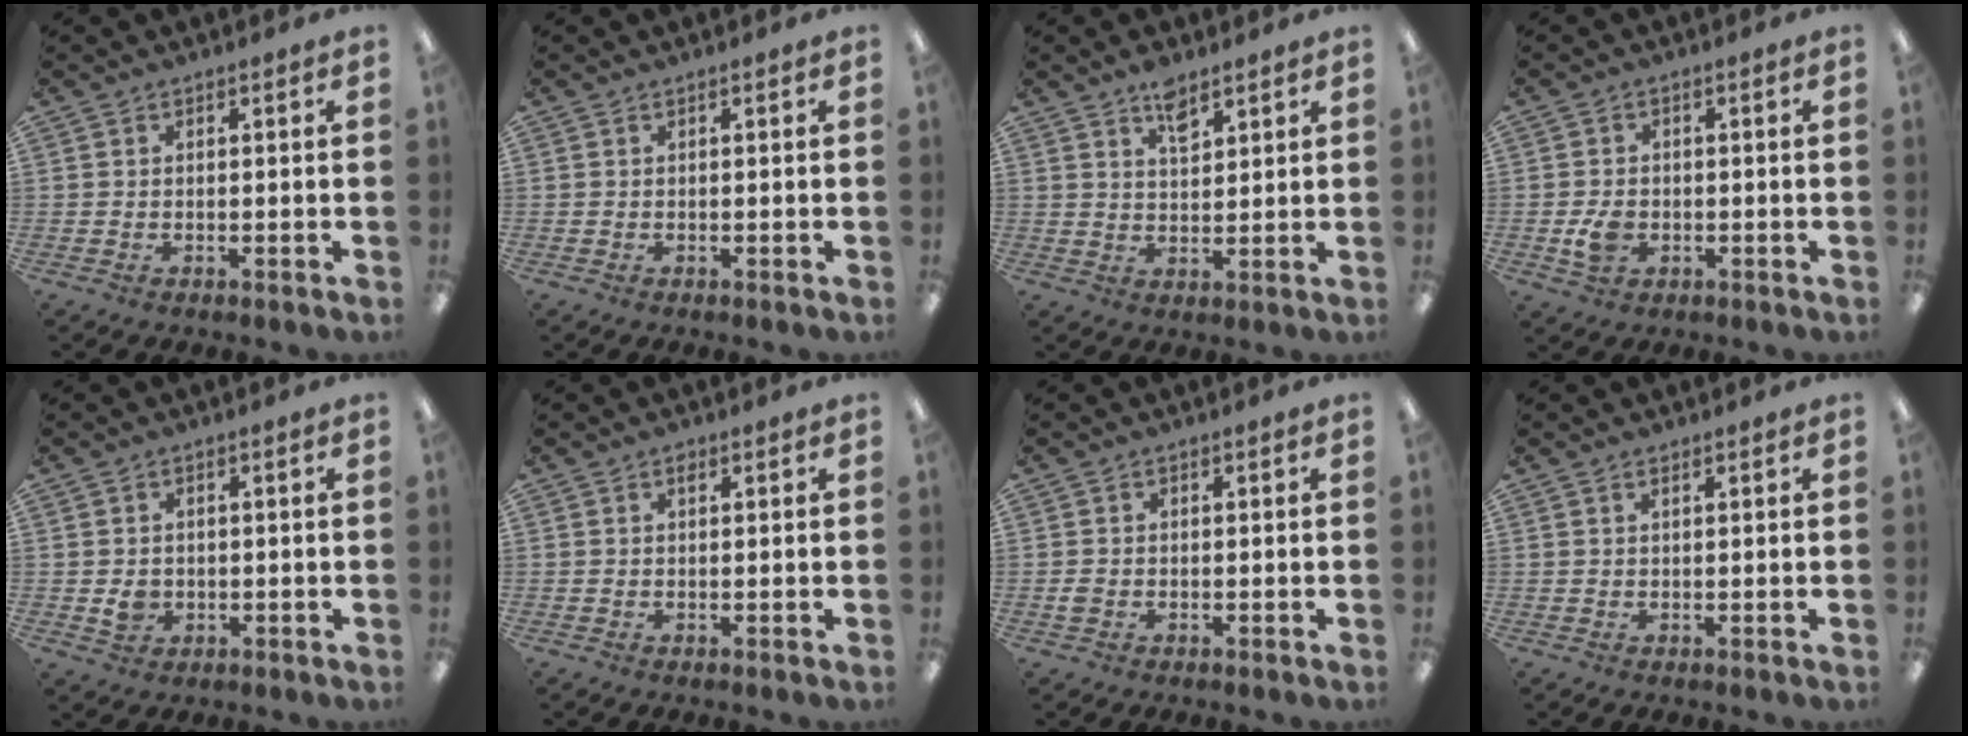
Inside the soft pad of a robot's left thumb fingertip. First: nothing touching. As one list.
[{"total": 0.0}, {"total": 5.5, "force": [4.0, 2.4, 2.9], "torque": [-0.043, -0.018, 0.068]}, {"total": 4.8, "force": [-1.1, 3.6, 2.9], "torque": [-0.053, 0.000, -0.020]}, {"total": 3.4, "force": [-0.2, 3.0, 1.5], "torque": [-0.010, 0.000, -0.006]}, {"total": 1.1, "force": [0.6, 0.7, 0.7], "torque": [-0.008, 0.000, 0.008]}, {"total": 1.4, "force": [-0.4, 1.2, 0.7], "torque": [-0.013, 0.003, -0.009]}, {"total": 0.8, "force": [0.5, 0.4, 0.5], "torque": [-0.011, 0.001, 0.010]}]